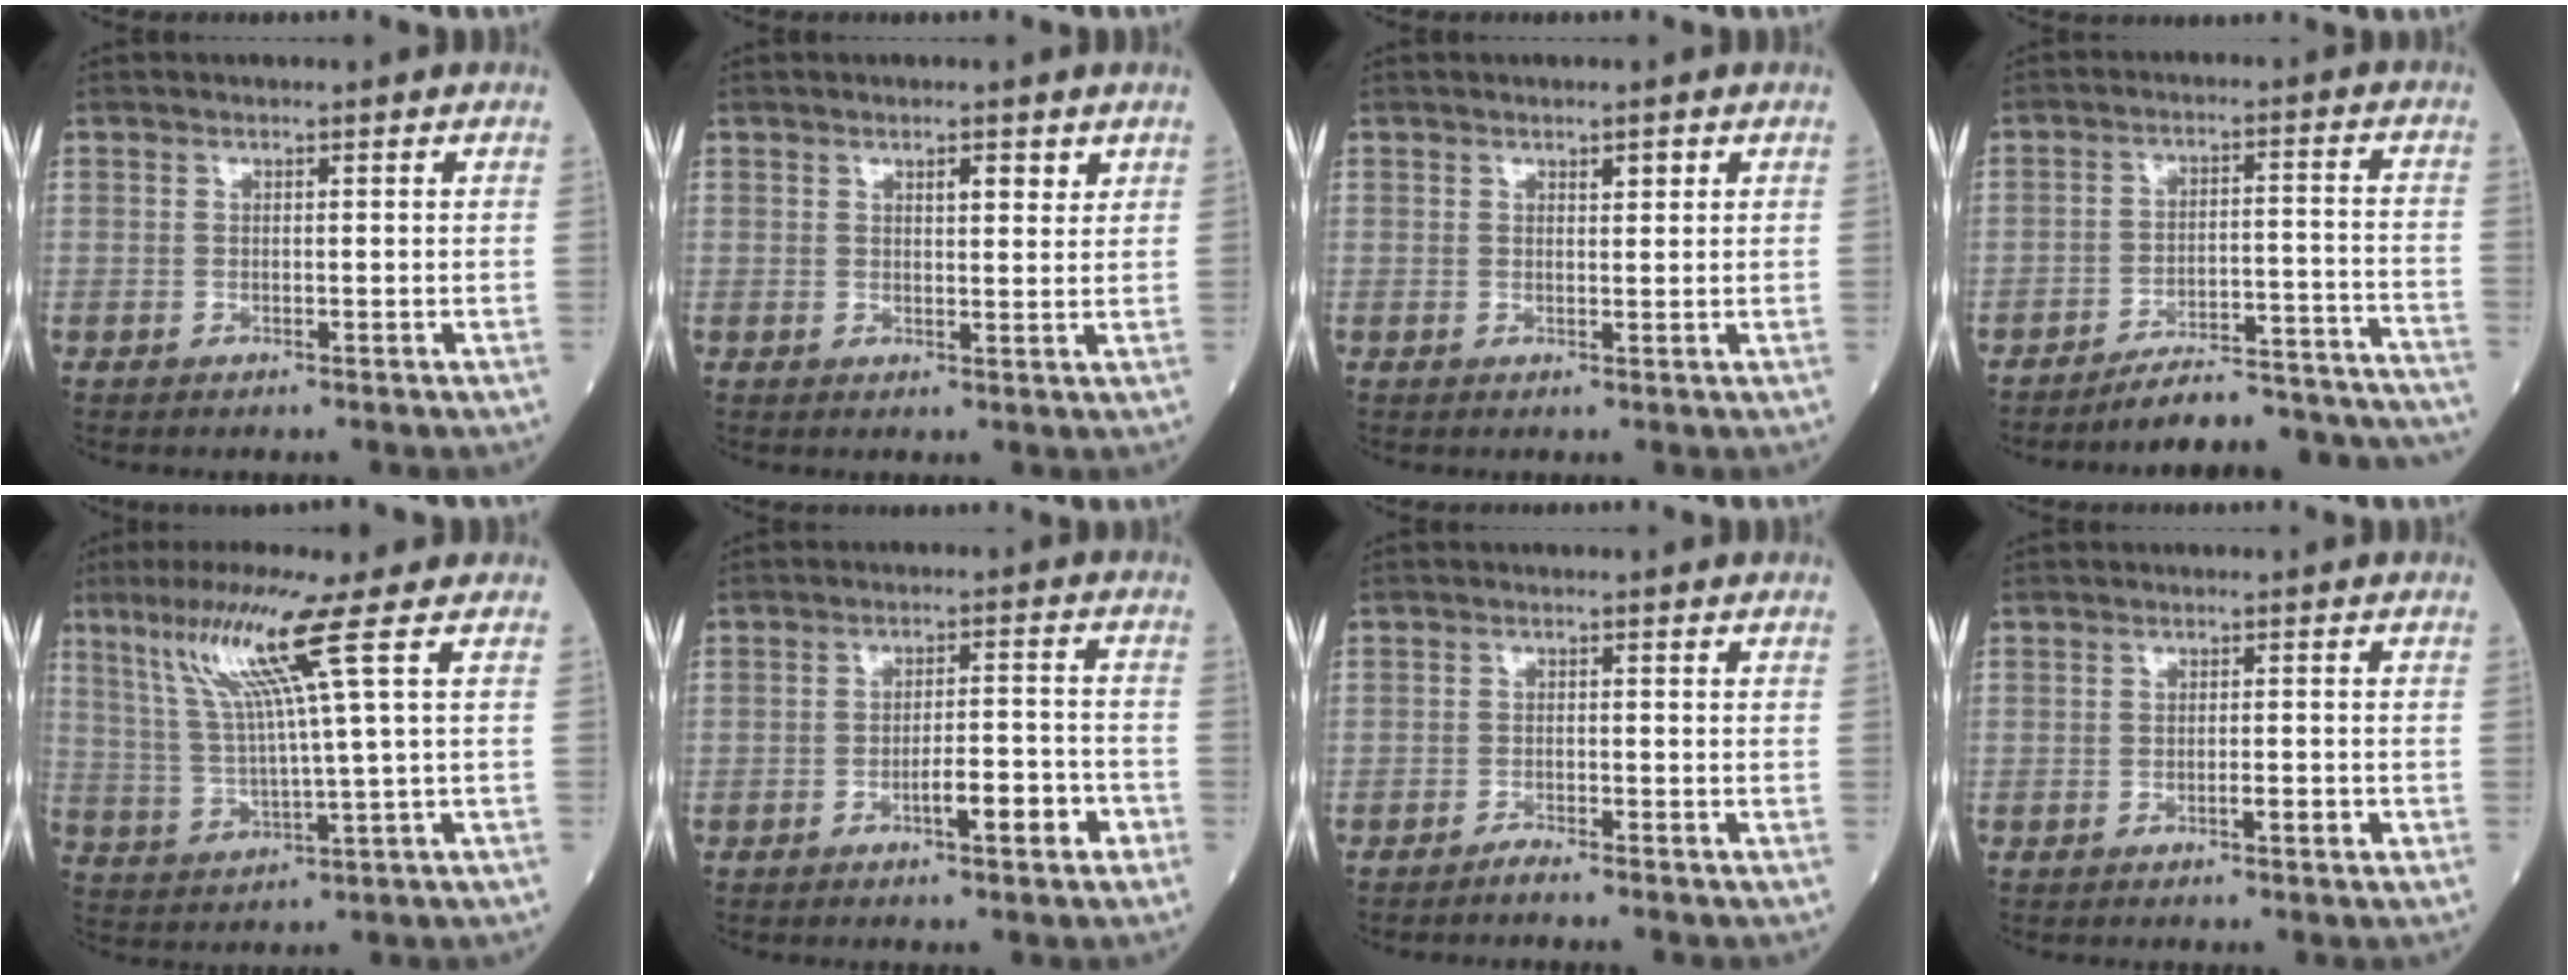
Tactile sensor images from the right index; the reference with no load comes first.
{"total": 2.6, "force": [1.6, 0.7, 1.8], "torque": [-0.026, -0.002, 0.023]}
{"total": 1.3, "force": [0.8, 0.4, 0.9], "torque": [-0.013, 0.000, 0.011]}
{"total": 19.7, "force": [-19.2, 1.0, 4.0], "torque": [-0.011, 0.023, -0.250]}
{"total": 10.9, "force": [5.3, -2.3, 9.3], "torque": [-0.175, 0.012, 0.106]}
{"total": 5.8, "force": [-3.0, 1.0, 4.9], "torque": [-0.071, 0.008, -0.046]}
{"total": 1.4, "force": [-1.3, -0.2, 0.4], "torque": [-0.010, -0.001, -0.026]}
{"total": 1.8, "force": [-0.9, 0.2, 1.5], "torque": [-0.023, 0.000, -0.014]}